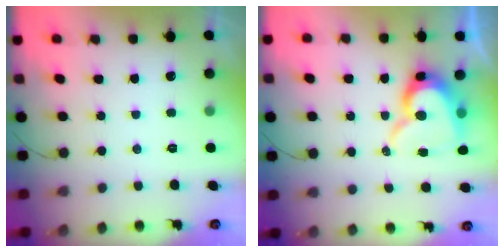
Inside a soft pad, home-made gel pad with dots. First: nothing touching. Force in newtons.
{"total": 14.1, "press": 14.0, "slide": 1.5}